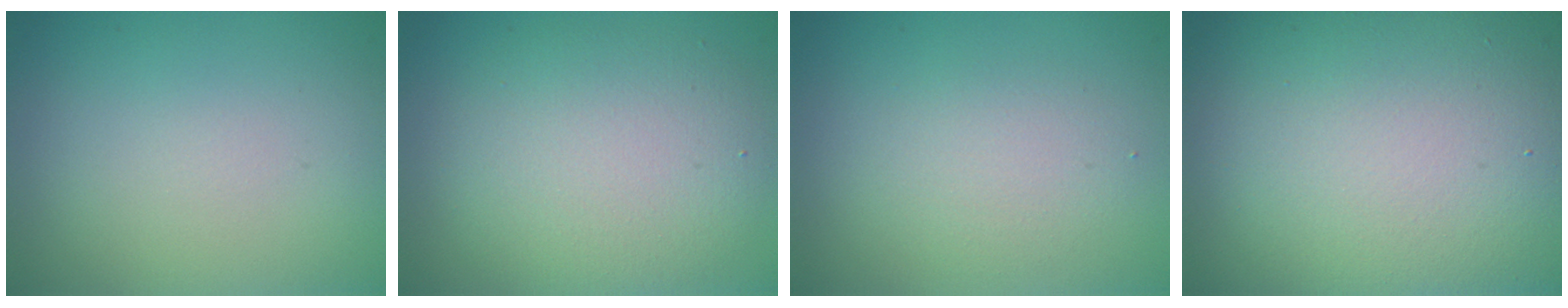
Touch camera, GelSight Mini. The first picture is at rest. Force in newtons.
{"total": 5.3, "press": 5.3, "slide": 0.5}
{"total": 1.9, "press": 1.9, "slide": 0.0}
{"total": 20.2, "press": 20.2, "slide": 1.1}